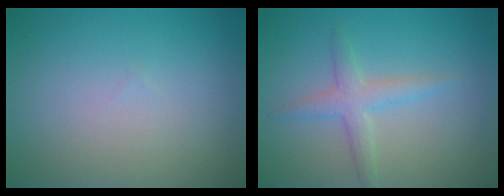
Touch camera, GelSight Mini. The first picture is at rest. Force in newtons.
{"total": 2.4, "press": 2.4, "slide": 0.0}